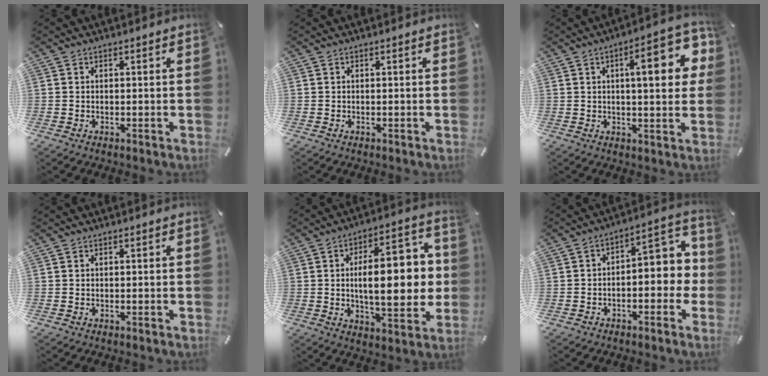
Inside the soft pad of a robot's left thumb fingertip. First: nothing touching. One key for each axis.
{"total": 0.0}
{"total": 14.9, "fx": 4.4, "fy": 4.8, "fz": 13.4, "tx": -0.183, "ty": -0.013, "tz": 0.063}
{"total": 0.0}
{"total": 19.2, "fx": 0.7, "fy": 8.8, "fz": 17.0, "tx": -0.234, "ty": 0.001, "tz": 0.007}
{"total": 7.7, "fx": -1.1, "fy": 4.4, "fz": 6.2, "tx": -0.068, "ty": -0.016, "tz": -0.026}